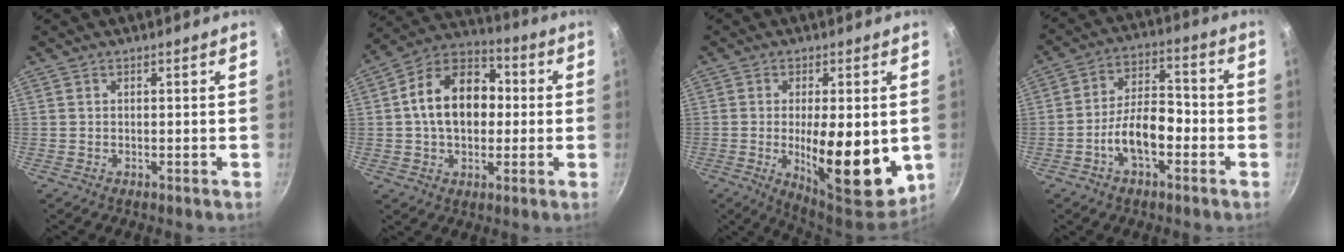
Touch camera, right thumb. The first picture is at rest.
{"total": 15.9, "force": [0.8, 11.2, 11.2], "torque": [-0.147, 0.032, -0.004]}
{"total": 16.4, "force": [-2.0, 6.0, 15.1], "torque": [-0.202, -0.014, -0.020]}
{"total": 10.4, "force": [-3.7, 5.4, 8.0], "torque": [-0.115, 0.049, -0.070]}